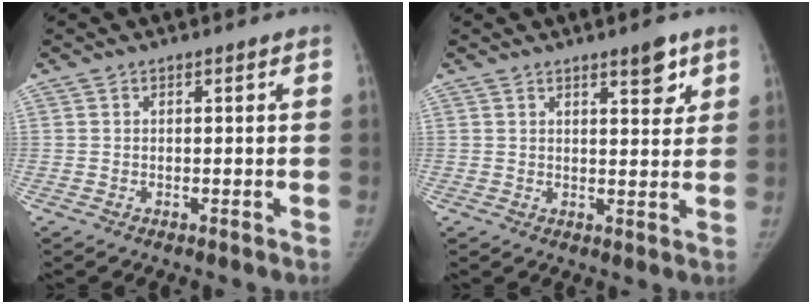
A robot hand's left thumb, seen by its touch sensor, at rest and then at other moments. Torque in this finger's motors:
{"motor_torque": [-0.15, 0.02, 0.47, 0.01, -0.06]}